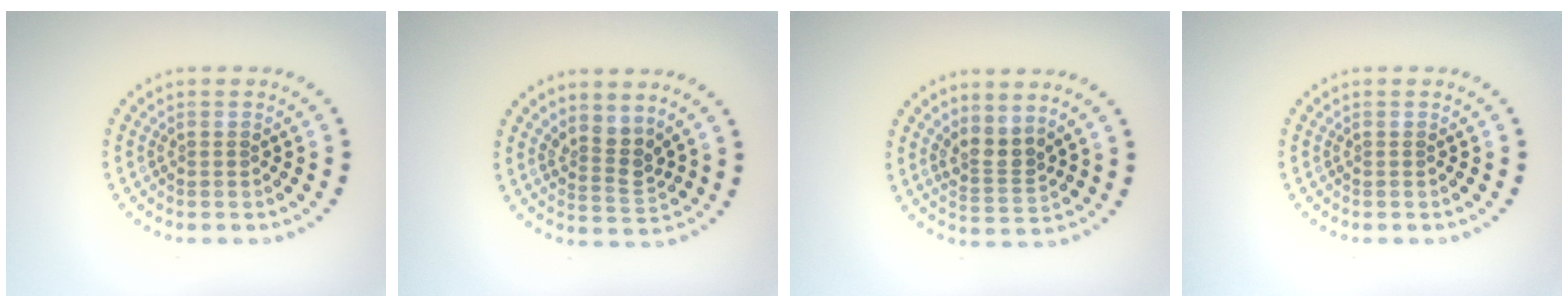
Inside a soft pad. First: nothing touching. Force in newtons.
{"total": 2.5, "press": 1.9, "slide": 1.6}
{"total": 2.6, "press": 2.0, "slide": 1.6}
{"total": 0.0}